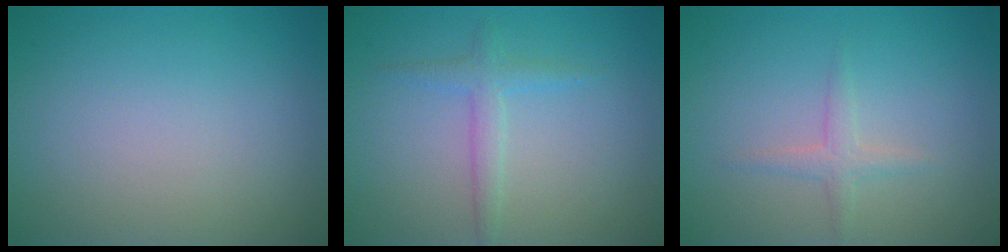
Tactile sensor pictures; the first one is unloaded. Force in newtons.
{"total": 1.8, "press": 1.8, "slide": 0.1}
{"total": 1.4, "press": 1.4, "slide": 0.1}